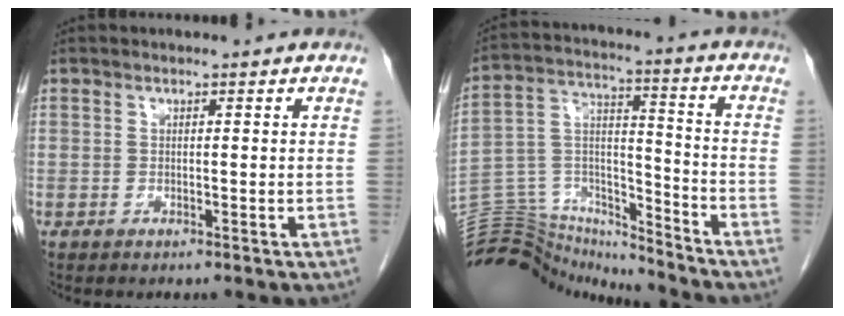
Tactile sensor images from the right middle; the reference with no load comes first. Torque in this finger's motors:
{"motor_torque": [-0.50, -0.67, -0.15, -0.01]}